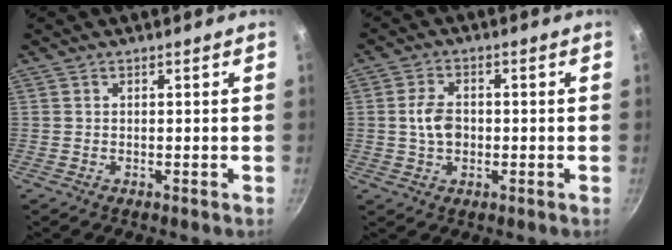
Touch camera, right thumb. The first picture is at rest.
{"total": 5.4, "force": [-0.2, 3.7, 3.9], "torque": [-0.068, 0.008, -0.004]}